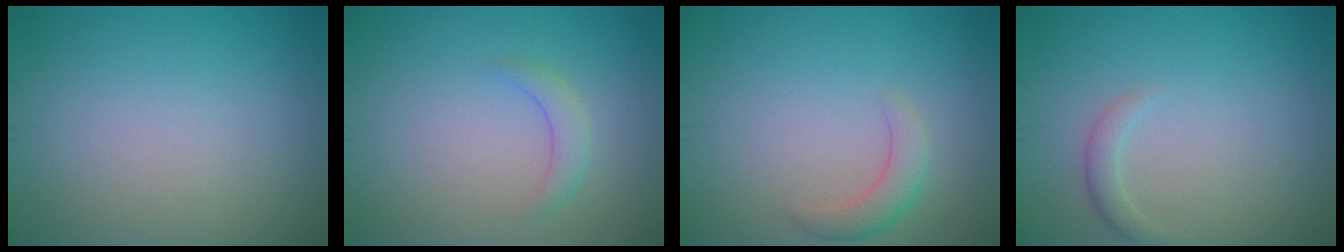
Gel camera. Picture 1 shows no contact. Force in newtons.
{"total": 1.7, "press": 1.6, "slide": 0.2}
{"total": 2.2, "press": 2.1, "slide": 0.2}
{"total": 1.3, "press": 1.3, "slide": 0.0}